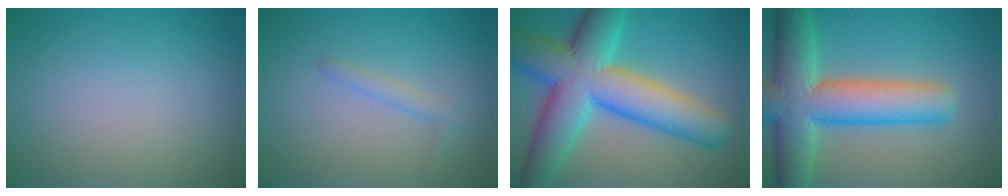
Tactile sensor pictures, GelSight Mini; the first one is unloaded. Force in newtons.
{"total": 1.3, "press": 1.3, "slide": 0.0}
{"total": 12.5, "press": 12.5, "slide": 0.2}
{"total": 10.5, "press": 10.5, "slide": 0.6}